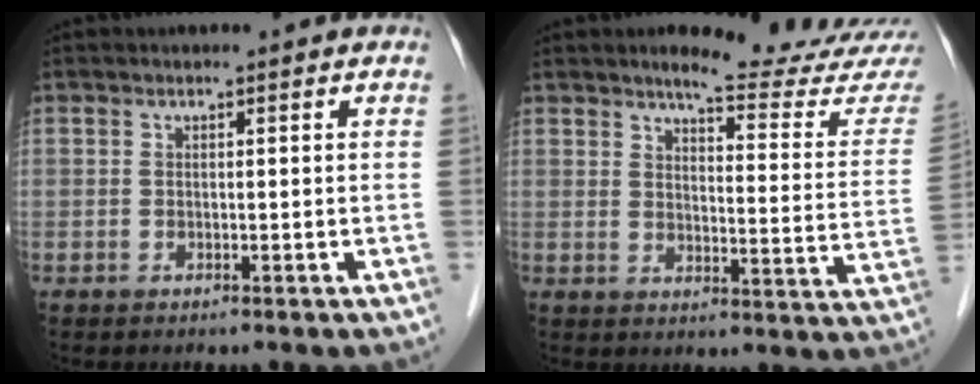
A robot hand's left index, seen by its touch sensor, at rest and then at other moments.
{"total": 15.4, "force": [14.5, -0.1, 5.3], "torque": [-0.064, -0.088, 0.157]}